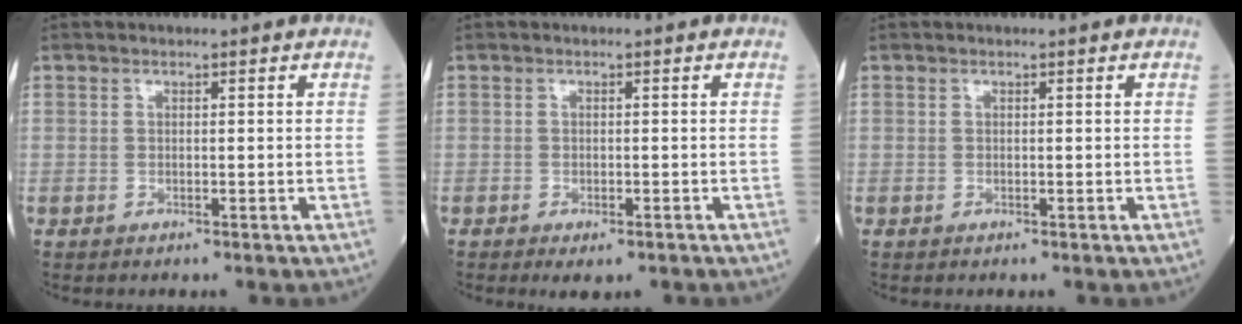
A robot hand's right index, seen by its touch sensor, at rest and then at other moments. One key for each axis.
{"total": 2.1, "fx": -1.4, "fy": 0.8, "fz": 1.5, "tx": -0.019, "ty": -0.003, "tz": -0.012}
{"total": 0.0}